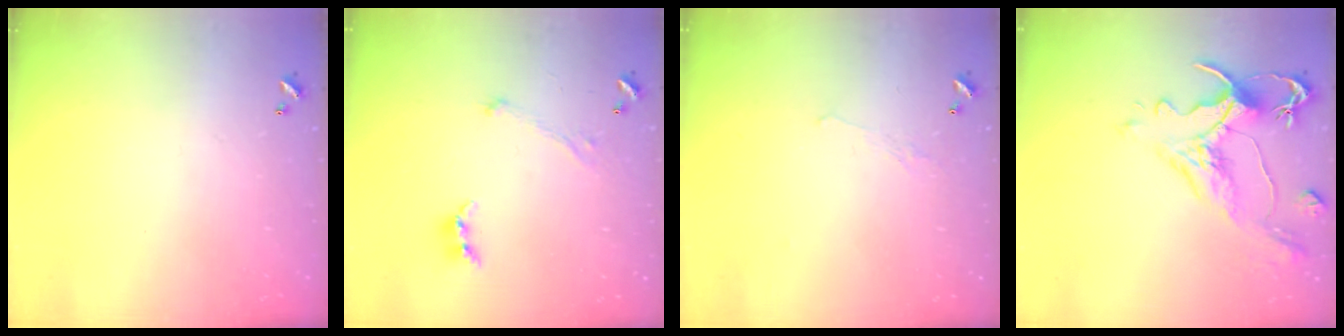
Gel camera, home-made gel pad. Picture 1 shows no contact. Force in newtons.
{"total": 0.8, "press": 0.7, "slide": 0.4}
{"total": 0.6, "press": 0.2, "slide": 0.6}
{"total": 1.5, "press": 0.1, "slide": 1.5}